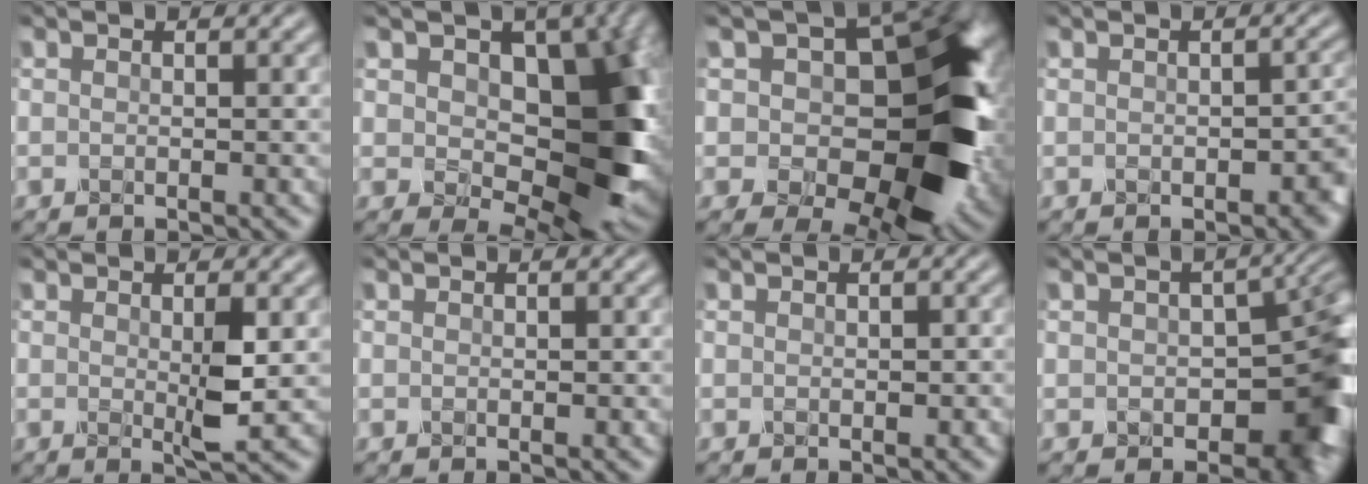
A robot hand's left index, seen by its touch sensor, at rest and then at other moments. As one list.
[{"total": 13.4, "force": [1.8, 8.7, 10.1], "torque": [-0.110, -0.005, 0.033]}, {"total": 15.1, "force": [1.0, 9.8, 11.4], "torque": [-0.118, -0.003, 0.019]}, {"total": 2.7, "force": [-0.4, 1.8, 1.9], "torque": [-0.021, -0.008, -0.005]}, {"total": 2.7, "force": [0.2, 0.4, 2.6], "torque": [-0.046, -0.006, 0.003]}, {"total": 0.0}, {"total": 0.7, "force": [0.0, 0.6, 0.4], "torque": [-0.004, -0.002, 0.000]}, {"total": 9.2, "force": [-1.7, 6.0, 6.8], "torque": [-0.068, -0.017, -0.018]}]